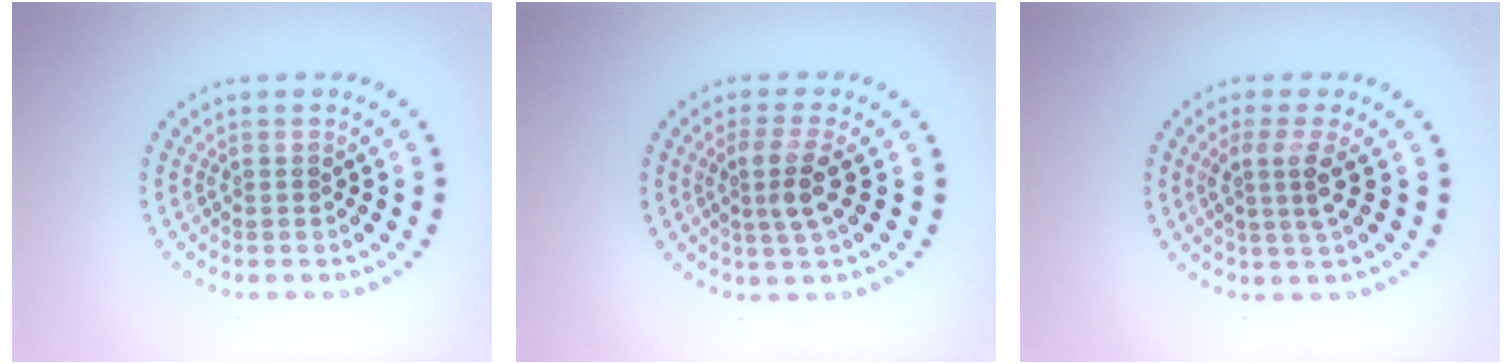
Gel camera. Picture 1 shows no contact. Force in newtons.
{"total": 2.8, "press": 2.4, "slide": 1.4}
{"total": 2.5, "press": 1.9, "slide": 1.7}